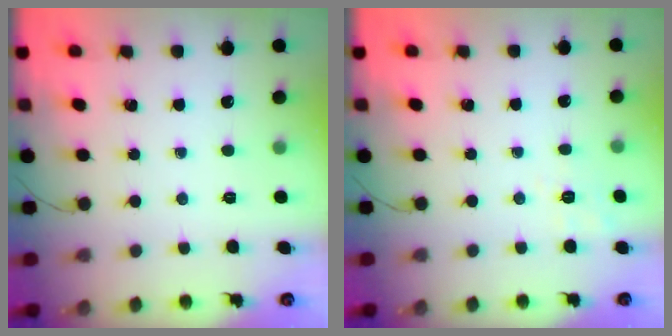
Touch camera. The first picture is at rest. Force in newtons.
{"total": 2.8, "press": 2.1, "slide": 1.9}